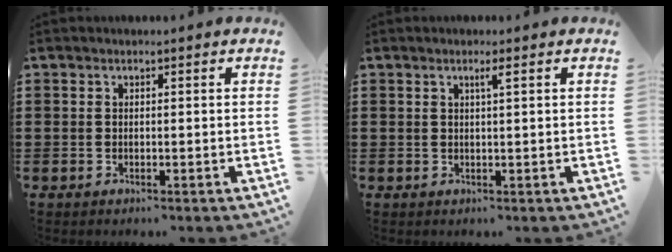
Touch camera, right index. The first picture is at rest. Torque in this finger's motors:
{"motor_torque": [0.21, -0.16, 0.03, 0.03]}